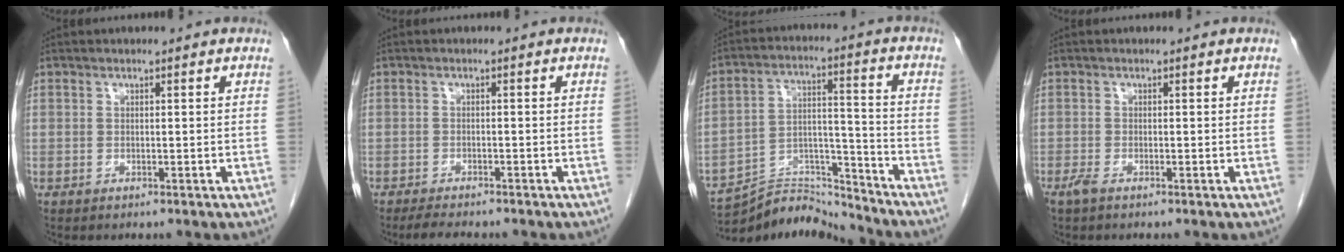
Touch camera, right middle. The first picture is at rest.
{"total": 3.9, "force": [-3.5, 0.5, 1.8], "torque": [-0.033, -0.011, -0.053]}
{"total": 11.4, "force": [-11.4, 0.4, 0.1], "torque": [0.002, 0.037, -0.202]}
{"total": 1.2, "force": [-0.9, 0.2, 0.8], "torque": [-0.022, -0.003, -0.019]}